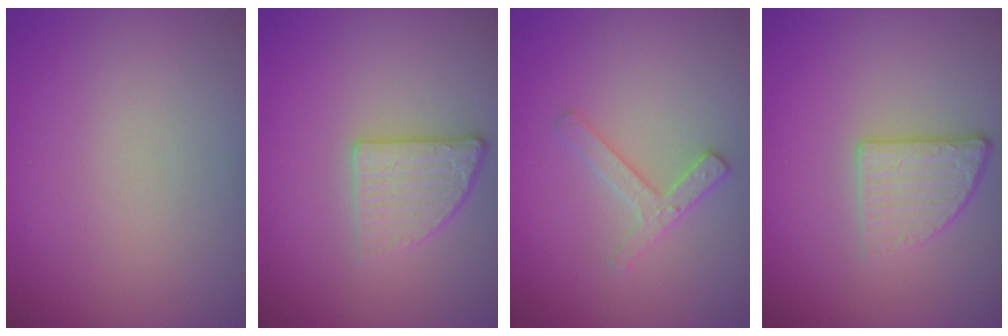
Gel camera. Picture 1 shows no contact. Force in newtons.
{"total": 2.6, "press": 2.3, "slide": 1.2}
{"total": 2.3, "press": 2.2, "slide": 0.4}
{"total": 2.6, "press": 2.4, "slide": 1.2}